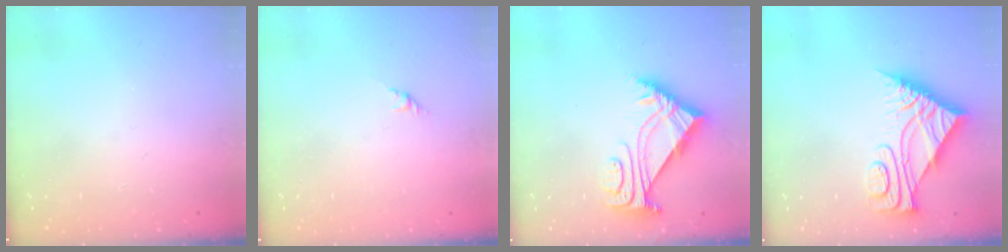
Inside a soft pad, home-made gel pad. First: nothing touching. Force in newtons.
{"total": 1.6, "press": 1.5, "slide": 0.7}
{"total": 5.2, "press": 5.1, "slide": 0.7}
{"total": 8.3, "press": 8.3, "slide": 0.5}